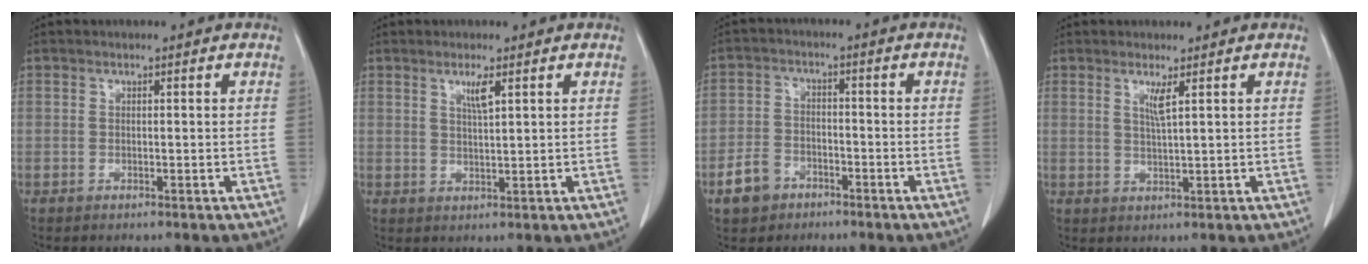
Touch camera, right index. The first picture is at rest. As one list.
[{"total": 2.6, "force": [1.4, 0.0, 2.2], "torque": [-0.045, -0.003, 0.027]}, {"total": 5.5, "force": [-3.4, 3.9, 1.9], "torque": [-0.046, 0.008, -0.057]}, {"total": 2.3, "force": [1.1, -0.3, 1.9], "torque": [-0.042, -0.008, 0.024]}]